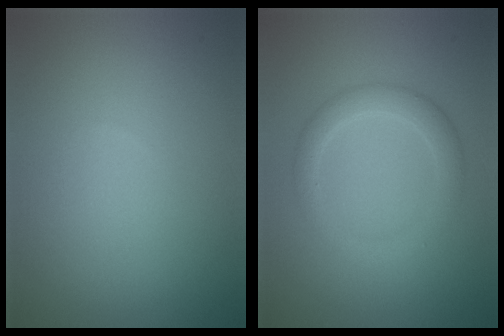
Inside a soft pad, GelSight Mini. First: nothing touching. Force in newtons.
{"total": 2.7, "press": 2.7, "slide": 0.2}